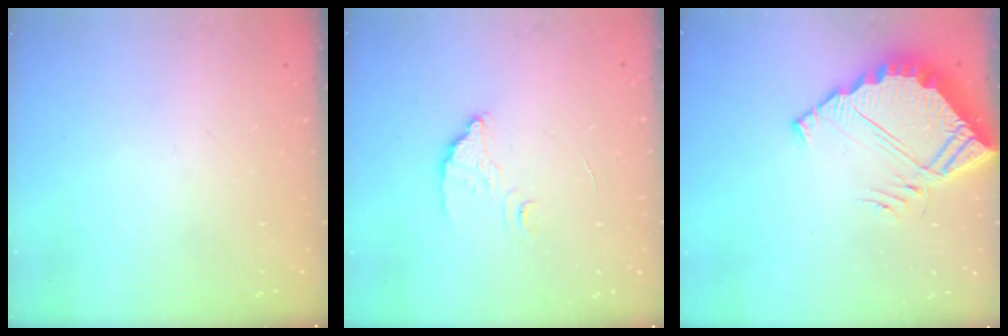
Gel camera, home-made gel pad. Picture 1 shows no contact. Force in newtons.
{"total": 3.6, "press": 3.6, "slide": 0.2}
{"total": 7.0, "press": 7.0, "slide": 0.6}